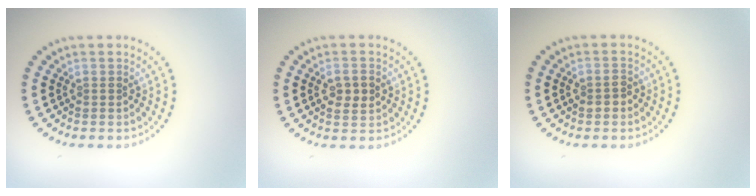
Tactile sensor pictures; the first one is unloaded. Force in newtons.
{"total": 2.4, "press": 2.4, "slide": 0.2}
{"total": 1.4, "press": 1.4, "slide": 0.3}